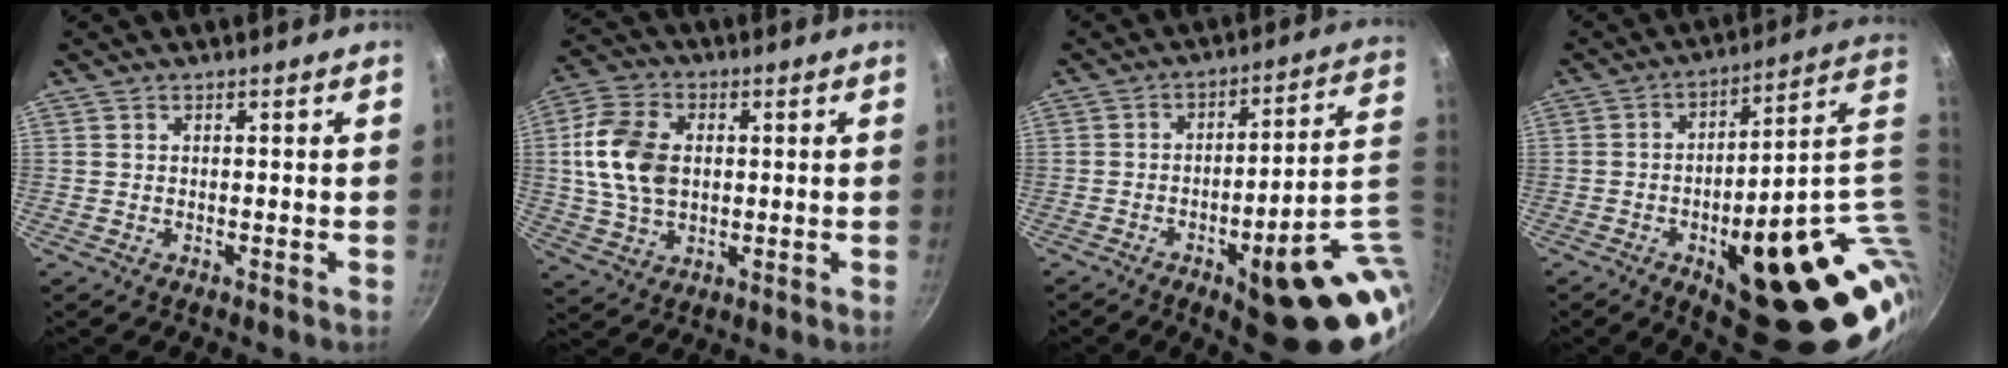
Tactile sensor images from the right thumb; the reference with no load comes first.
{"total": 12.7, "force": [1.2, 8.8, 9.2], "torque": [-0.163, 0.008, 0.017]}
{"total": 21.9, "force": [-4.3, 6.1, 20.7], "torque": [-0.220, 0.015, -0.044]}
{"total": 29.2, "force": [-2.0, 10.9, 27.0], "torque": [-0.307, 0.001, -0.004]}